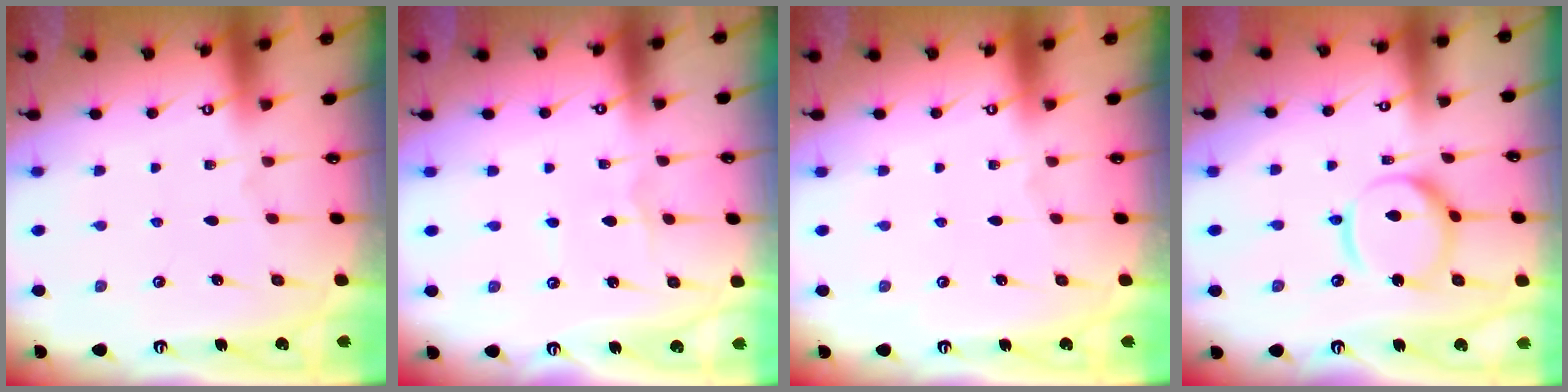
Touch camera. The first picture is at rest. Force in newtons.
{"total": 1.3, "press": 1.3, "slide": 0.1}
{"total": 0.0}
{"total": 12.8, "press": 12.7, "slide": 1.4}